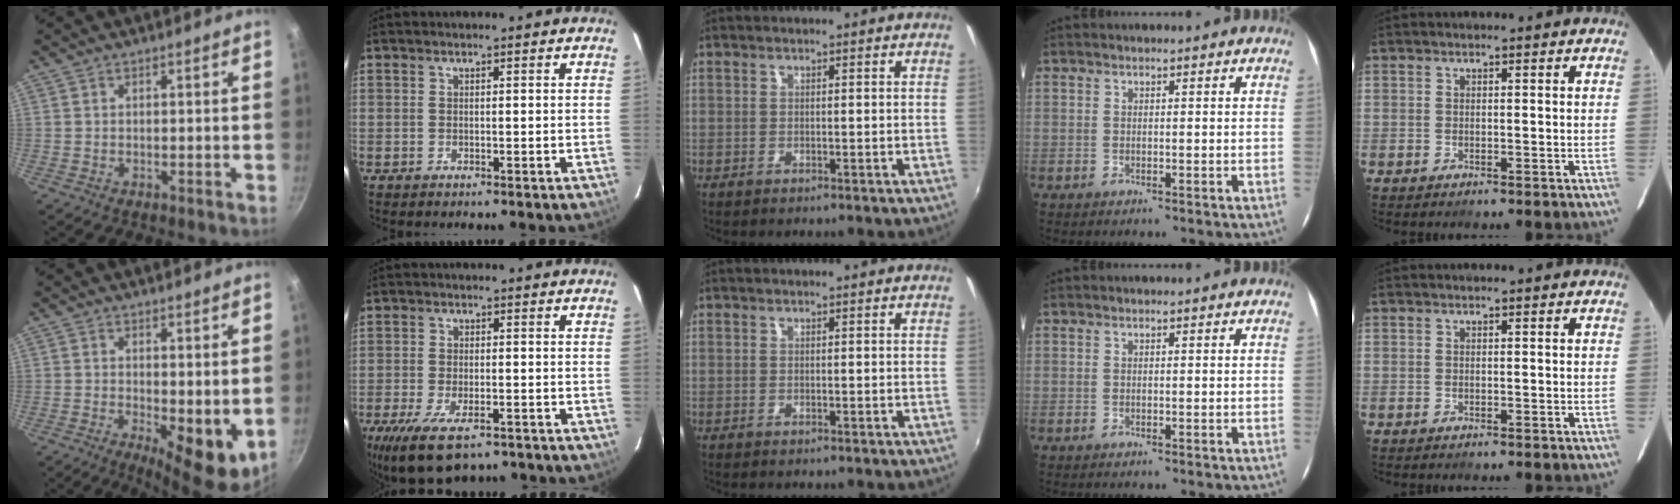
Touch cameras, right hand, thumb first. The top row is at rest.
{"thumb": {"total": 8.3, "force": [-0.1, 3.2, 7.7], "torque": [-0.100, -0.018, 0.007]}, "index": {"total": 12.0, "force": [-8.0, 4.7, 7.7], "torque": [-0.174, -0.034, -0.135]}}